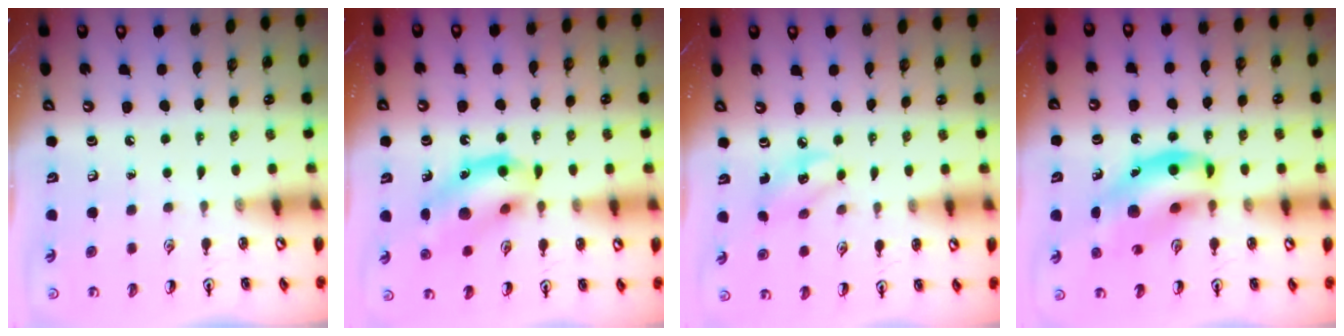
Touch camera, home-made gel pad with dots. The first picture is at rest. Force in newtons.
{"total": 13.0, "press": 12.9, "slide": 1.9}
{"total": 4.6, "press": 4.5, "slide": 0.8}
{"total": 14.5, "press": 14.0, "slide": 3.6}